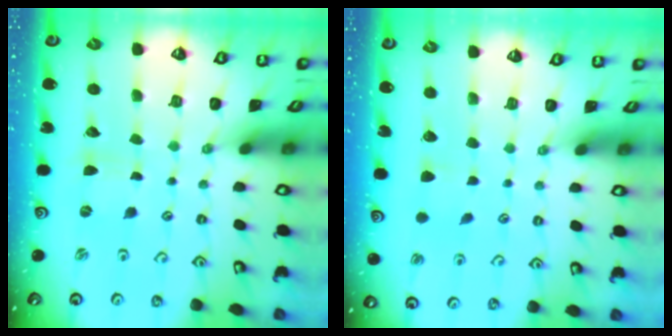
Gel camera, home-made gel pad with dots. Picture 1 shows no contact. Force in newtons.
{"total": 3.7, "press": 3.6, "slide": 0.6}